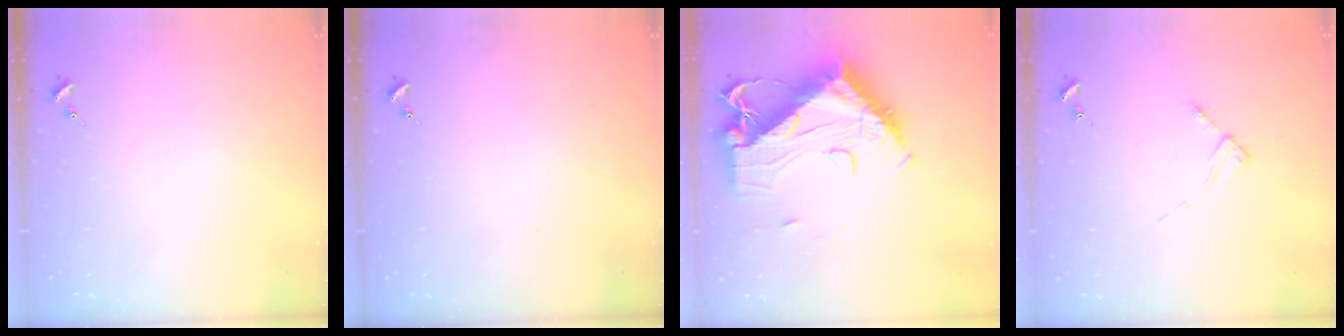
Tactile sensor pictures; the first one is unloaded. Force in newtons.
{"total": 0.0}
{"total": 18.2, "press": 18.1, "slide": 1.9}
{"total": 2.5, "press": 2.5, "slide": 0.3}